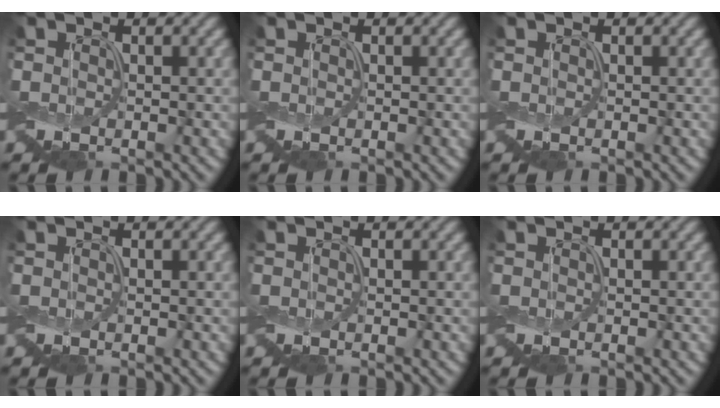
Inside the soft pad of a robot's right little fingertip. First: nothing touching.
{"total": 0.0}
{"total": 0.0}
{"total": 0.0}
{"total": 0.0}
{"total": 0.0}